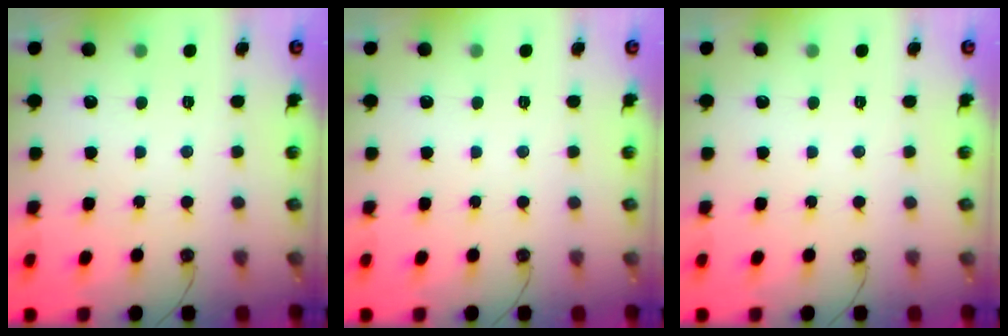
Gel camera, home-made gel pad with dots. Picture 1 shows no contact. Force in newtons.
{"total": 0.0}
{"total": 0.0}